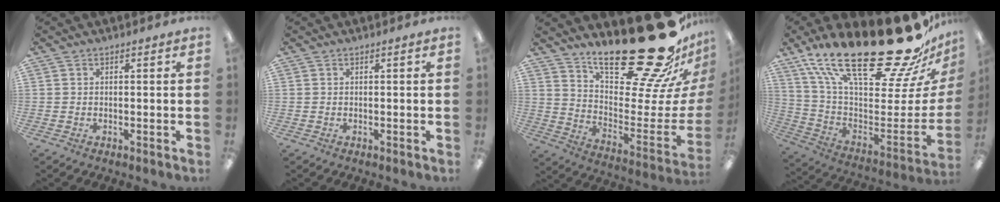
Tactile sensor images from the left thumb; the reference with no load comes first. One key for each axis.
{"total": 0.0}
{"total": 32.4, "fx": 23.2, "fy": 10.9, "fz": 19.8, "tx": -0.255, "ty": -0.171, "tz": 0.394}
{"total": 32.6, "fx": 22.6, "fy": 11.2, "fz": 20.7, "tx": -0.301, "ty": -0.172, "tz": 0.408}